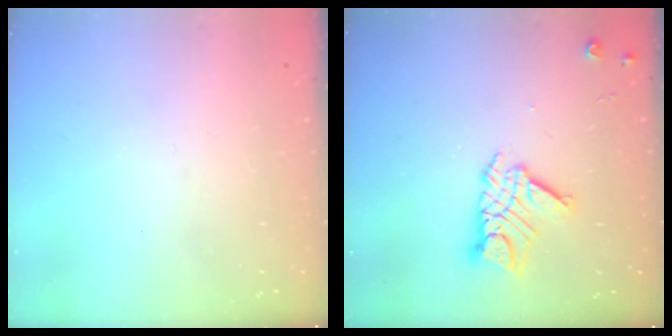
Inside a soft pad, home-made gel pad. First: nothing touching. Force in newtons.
{"total": 12.1, "press": 12.1, "slide": 1.1}